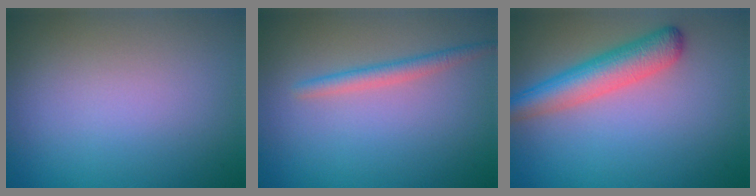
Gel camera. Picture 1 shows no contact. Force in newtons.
{"total": 1.9, "press": 1.9, "slide": 0.0}
{"total": 4.6, "press": 4.6, "slide": 0.2}